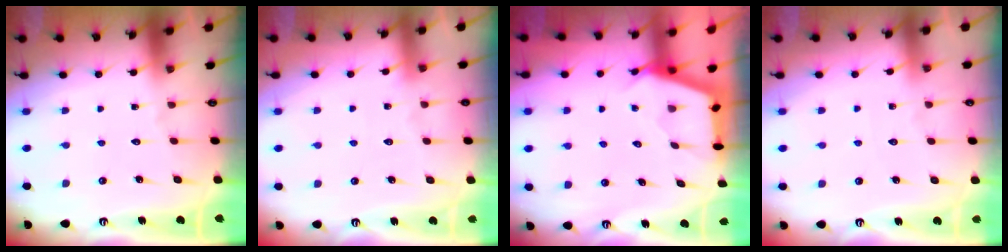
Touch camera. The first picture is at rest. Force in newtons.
{"total": 3.8, "press": 3.7, "slide": 0.6}
{"total": 2.9, "press": 2.8, "slide": 0.4}
{"total": 2.0, "press": 2.0, "slide": 0.4}